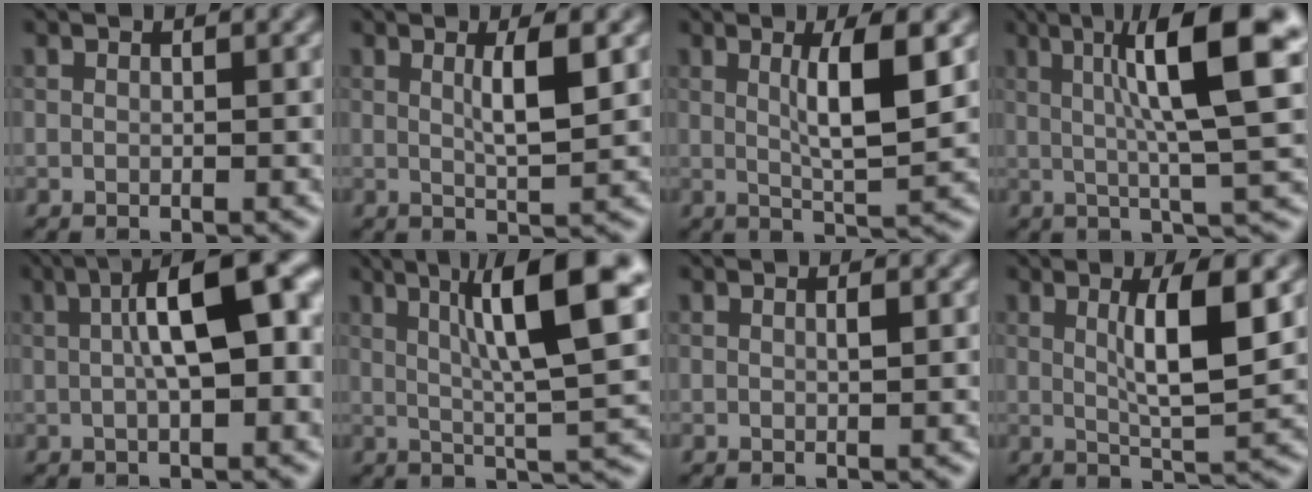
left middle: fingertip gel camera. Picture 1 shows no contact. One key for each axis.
{"total": 3.2, "fx": 0.9, "fy": 0.5, "fz": 3.0, "tx": -0.049, "ty": -0.001, "tz": 0.014}
{"total": 5.0, "fx": 1.2, "fy": 0.8, "fz": 4.7, "tx": -0.080, "ty": -0.001, "tz": 0.022}
{"total": 10.5, "fx": 2.6, "fy": 1.7, "fz": 10.0, "tx": -0.133, "ty": 0.013, "tz": 0.035}
{"total": 9.4, "fx": 1.3, "fy": 3.1, "fz": 8.8, "tx": -0.123, "ty": 0.017, "tz": 0.016}
{"total": 10.7, "fx": 3.6, "fy": 1.7, "fz": 9.9, "tx": -0.138, "ty": 0.012, "tz": 0.057}
{"total": 0.5, "fx": 0.1, "fy": 0.1, "fz": 0.5, "tx": -0.009, "ty": 0.001, "tz": 0.002}
{"total": 5.6, "fx": 1.4, "fy": 1.0, "fz": 5.3, "tx": -0.089, "ty": -0.001, "tz": 0.026}